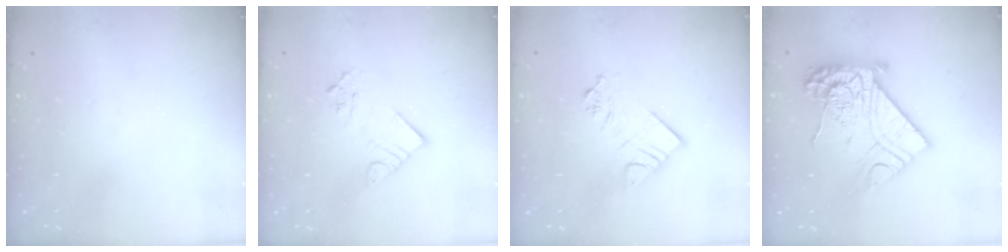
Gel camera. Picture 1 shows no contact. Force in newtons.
{"total": 7.6, "press": 7.5, "slide": 0.8}
{"total": 9.8, "press": 9.7, "slide": 0.9}
{"total": 20.4, "press": 20.3, "slide": 1.4}